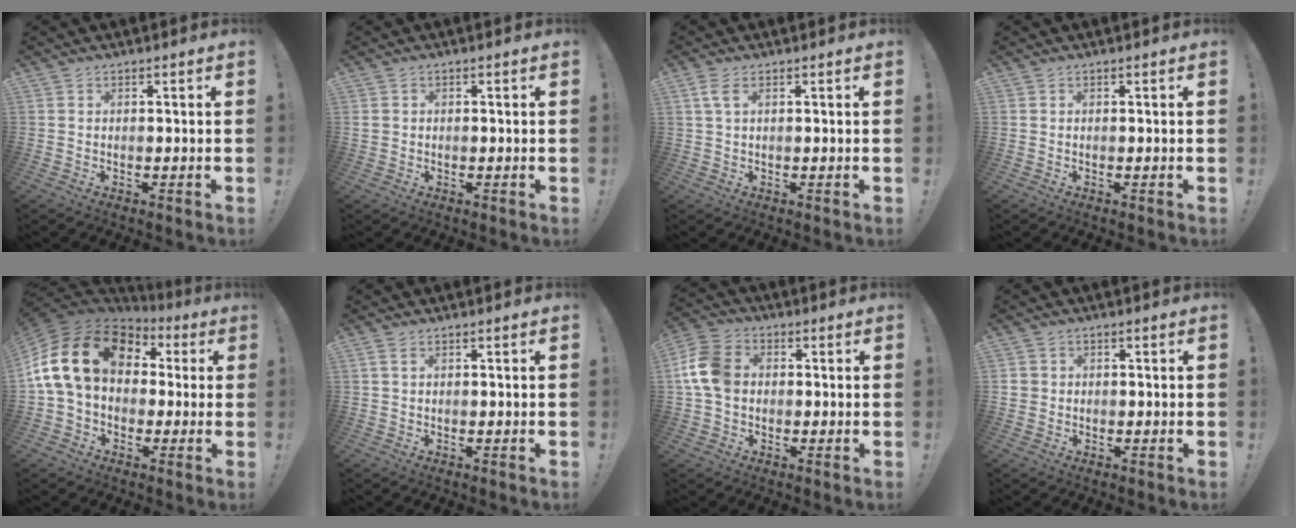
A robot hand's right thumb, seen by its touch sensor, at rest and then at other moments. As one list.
[{"total": 1.2, "force": [0.1, 1.1, 0.5], "torque": [-0.009, 0.003, 0.002]}, {"total": 3.5, "force": [1.4, 1.6, 2.8], "torque": [-0.051, 0.001, 0.024]}, {"total": 0.0}, {"total": 21.0, "force": [4.3, 14.5, 14.7], "torque": [-0.263, 0.002, 0.087]}, {"total": 1.8, "force": [0.7, 0.9, 1.4], "torque": [-0.021, 0.001, 0.011]}, {"total": 11.2, "force": [0.5, 8.5, 7.2], "torque": [-0.147, 0.018, 0.016]}, {"total": 1.8, "force": [0.0, 1.8, 0.5], "torque": [-0.001, 0.001, -0.001]}]